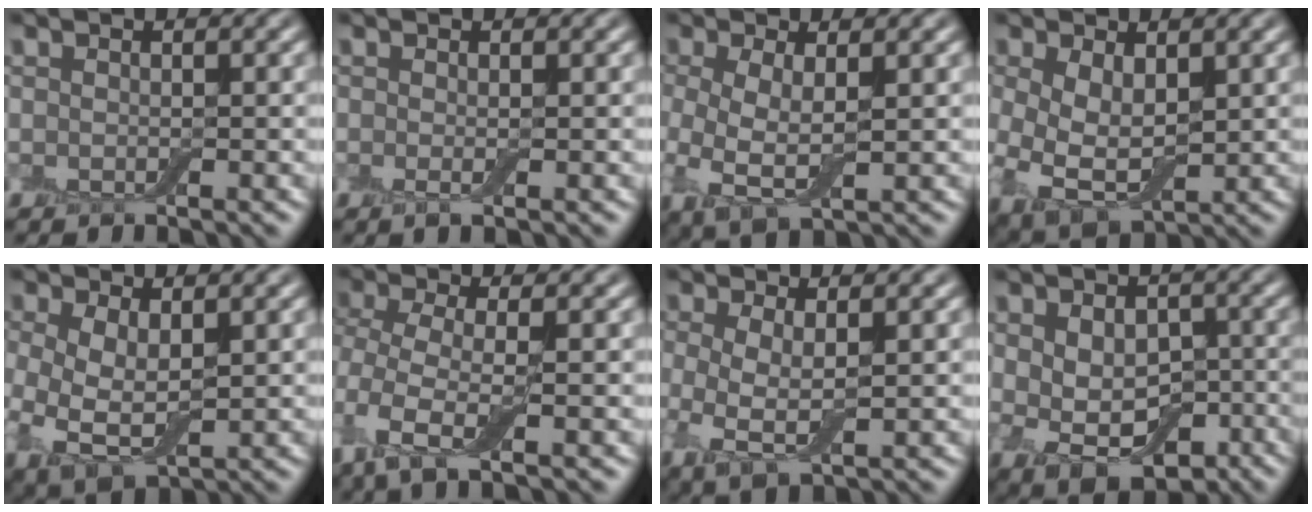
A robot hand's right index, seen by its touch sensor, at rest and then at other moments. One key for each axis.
{"total": 0.8, "fx": -0.1, "fy": 0.1, "fz": 0.8, "tx": -0.015, "ty": -0.005, "tz": -0.002}
{"total": 4.3, "fx": -0.3, "fy": 1.7, "fz": 4.0, "tx": -0.092, "ty": -0.007, "tz": -0.006}
{"total": 5.6, "fx": 0.1, "fy": 3.3, "fz": 4.6, "tx": -0.108, "ty": -0.006, "tz": 0.005}
{"total": 5.2, "fx": -0.1, "fy": 2.8, "fz": 4.4, "tx": -0.109, "ty": -0.005, "tz": 0.000}
{"total": 4.8, "fx": -1.3, "fy": 1.7, "fz": 4.3, "tx": -0.103, "ty": -0.007, "tz": -0.036}
{"total": 3.5, "fx": 0.0, "fy": 1.2, "fz": 3.3, "tx": -0.077, "ty": -0.005, "tz": -0.004}
{"total": 6.7, "fx": -1.1, "fy": 4.3, "fz": 5.0, "tx": -0.087, "ty": -0.020, "tz": -0.008}